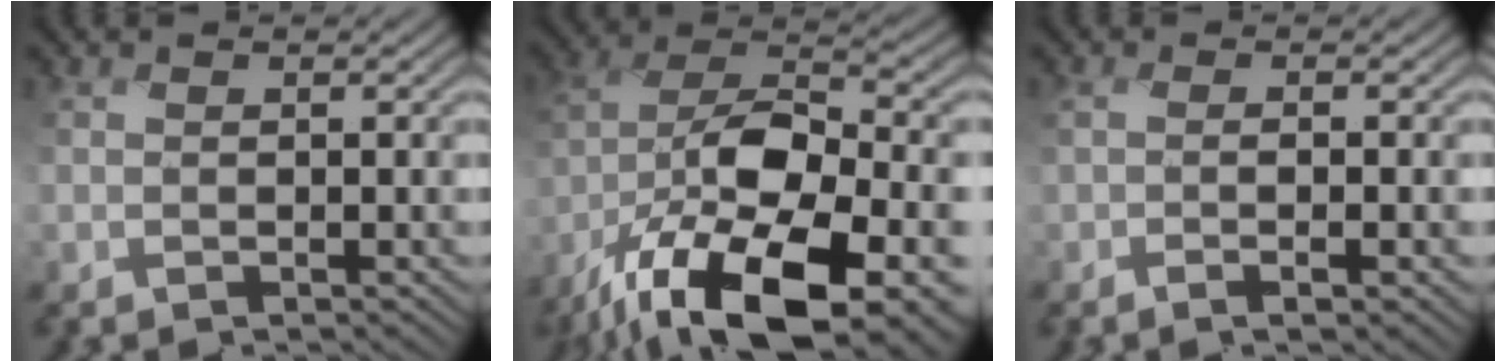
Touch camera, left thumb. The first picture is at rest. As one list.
[{"total": 19.4, "force": [-11.1, 7.3, 14.2], "torque": [-0.269, -0.027, -0.188]}, {"total": 3.3, "force": [-0.8, 0.7, 3.2], "torque": [-0.060, -0.002, -0.018]}]